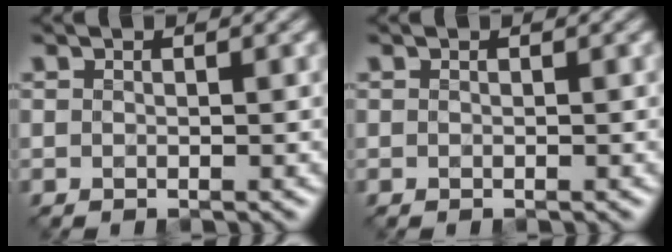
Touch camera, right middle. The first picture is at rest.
{"total": 0.0}